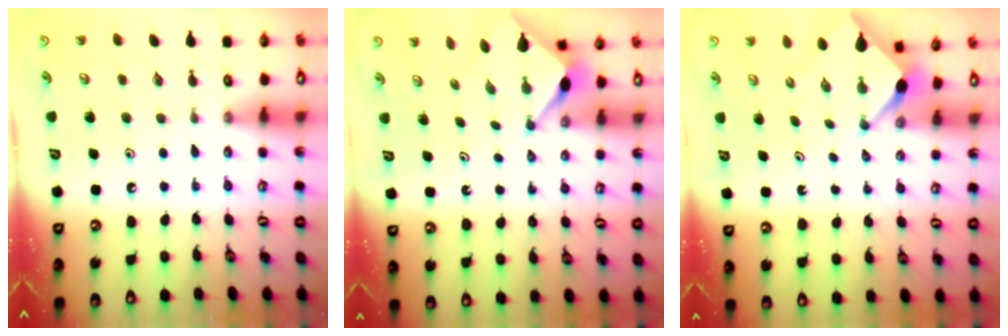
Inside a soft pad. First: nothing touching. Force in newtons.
{"total": 3.1, "press": 3.1, "slide": 0.3}
{"total": 2.6, "press": 2.6, "slide": 0.3}